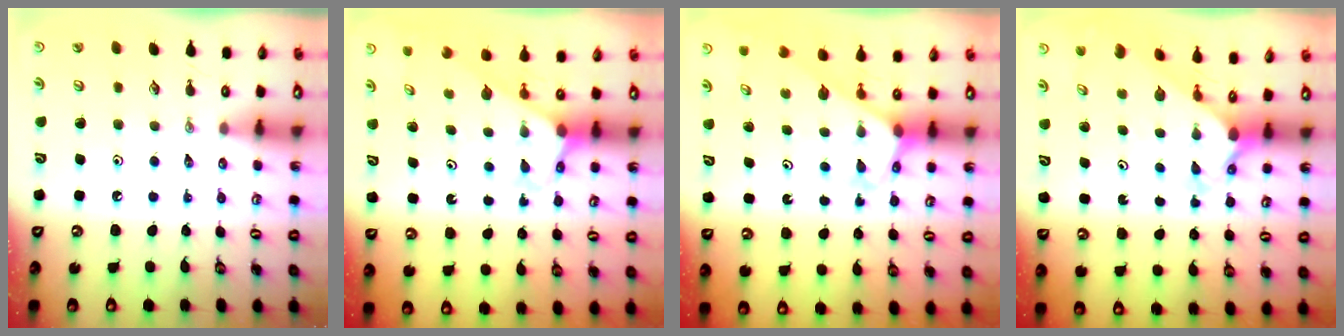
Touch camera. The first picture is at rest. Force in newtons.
{"total": 2.6, "press": 2.6, "slide": 0.1}
{"total": 3.0, "press": 3.0, "slide": 0.2}
{"total": 2.4, "press": 2.4, "slide": 0.2}